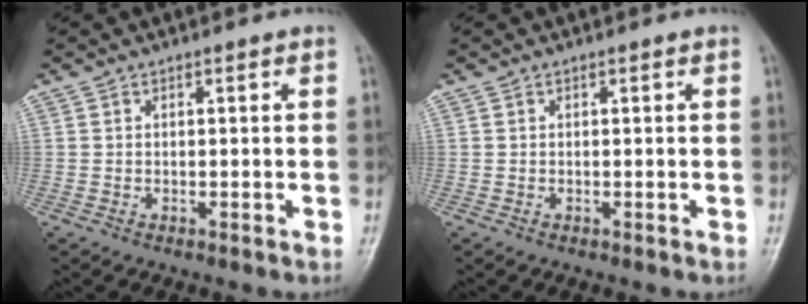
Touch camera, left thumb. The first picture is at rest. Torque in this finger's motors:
{"motor_torque": [0.00, 0.00, 0.00, 0.00, 0.00]}